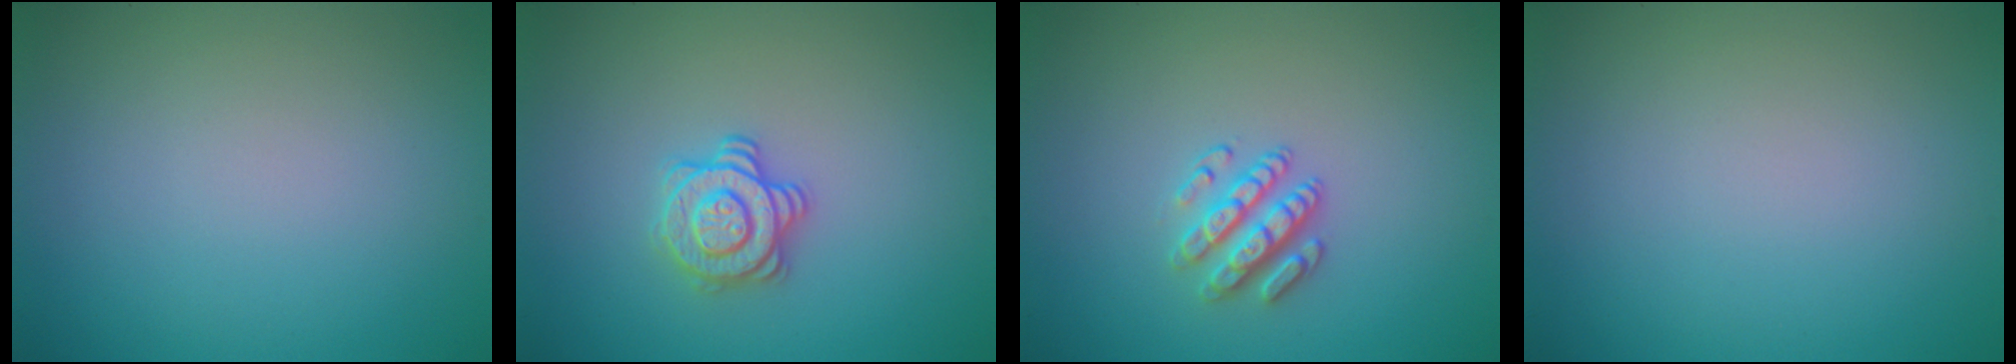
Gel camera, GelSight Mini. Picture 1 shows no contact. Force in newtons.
{"total": 2.8, "press": 2.7, "slide": 0.9}
{"total": 2.7, "press": 2.5, "slide": 1.0}
{"total": 0.0}